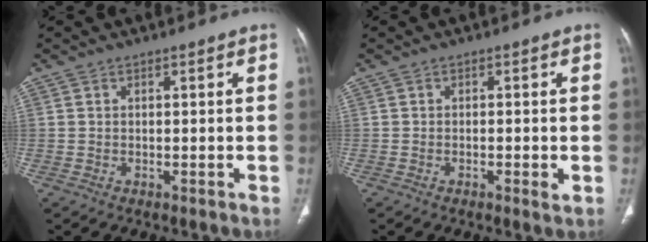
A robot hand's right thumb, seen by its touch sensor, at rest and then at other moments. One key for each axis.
{"total": 1.8, "fx": -0.5, "fy": 0.5, "fz": 1.7, "tx": -0.035, "ty": -0.003, "tz": -0.010}